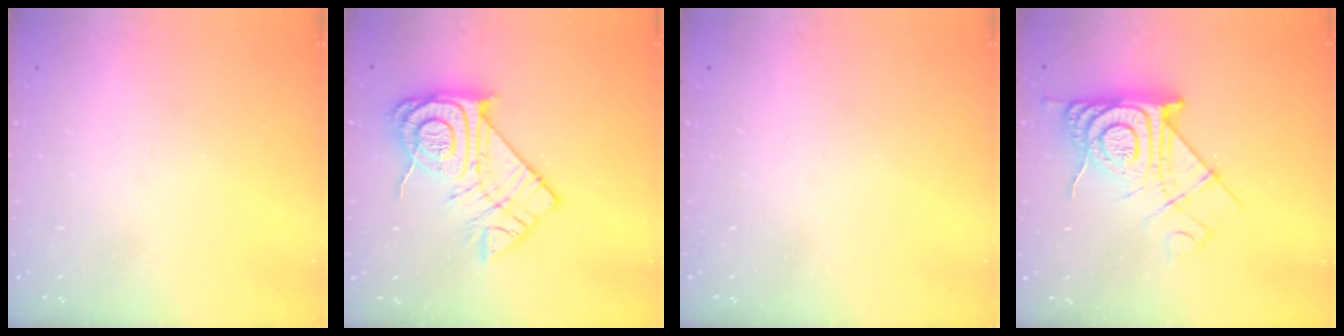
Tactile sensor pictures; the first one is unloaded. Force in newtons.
{"total": 17.0, "press": 16.9, "slide": 1.6}
{"total": 0.0}
{"total": 16.9, "press": 16.8, "slide": 1.5}